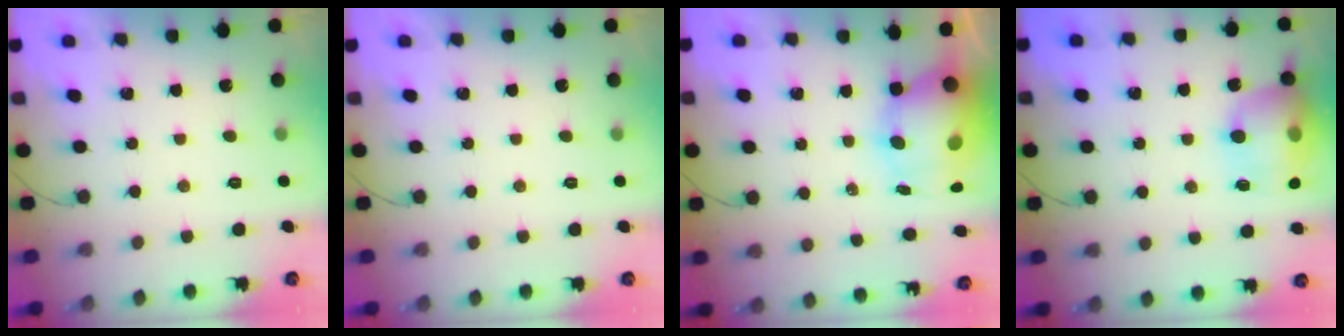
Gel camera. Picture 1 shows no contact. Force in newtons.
{"total": 0.0}
{"total": 11.8, "press": 11.3, "slide": 3.4}
{"total": 16.2, "press": 16.0, "slide": 2.4}